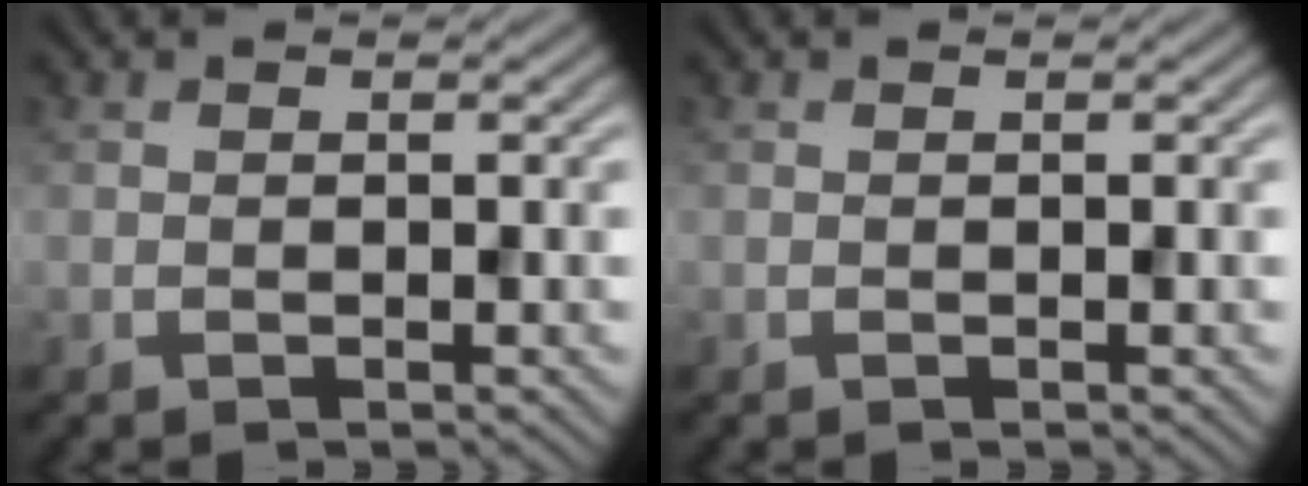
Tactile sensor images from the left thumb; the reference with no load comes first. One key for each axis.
{"total": 0.0}